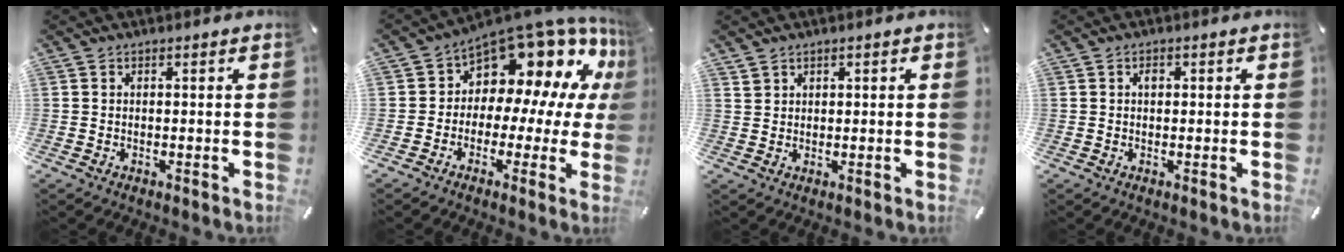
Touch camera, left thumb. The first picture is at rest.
{"total": 13.2, "force": [8.2, 7.8, 6.8], "torque": [-0.102, -0.089, 0.138]}
{"total": 1.7, "force": [1.1, 1.2, 0.1], "torque": [-0.003, 0.000, 0.022]}
{"total": 1.0, "force": [0.2, 0.7, 0.7], "torque": [-0.006, 0.000, 0.001]}